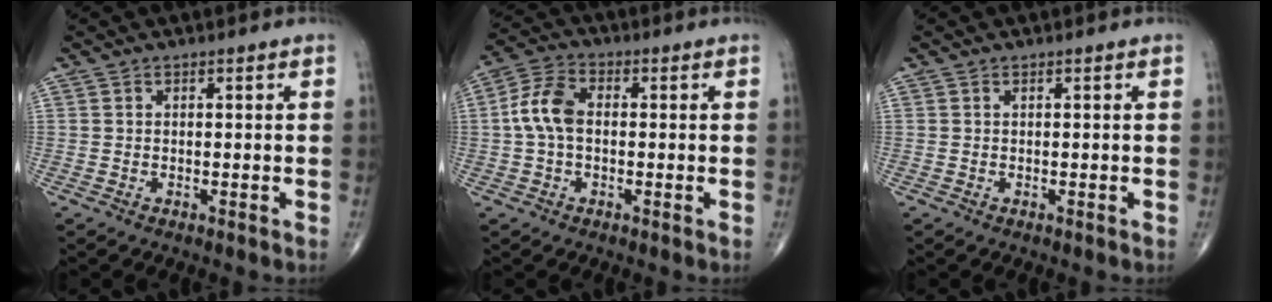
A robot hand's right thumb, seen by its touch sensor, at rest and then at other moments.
{"total": 7.6, "force": [0.0, 4.7, 6.0], "torque": [-0.125, 0.023, -0.009]}
{"total": 0.0}